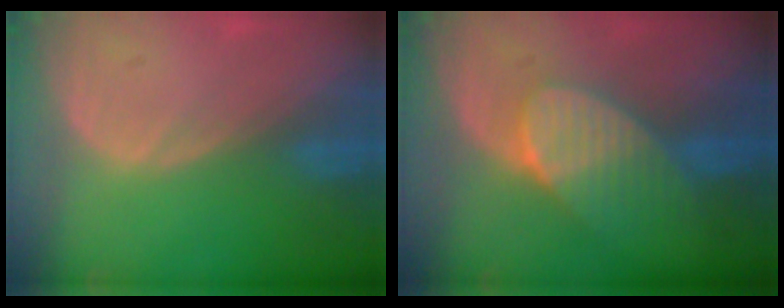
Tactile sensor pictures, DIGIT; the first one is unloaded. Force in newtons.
{"total": 7.5, "press": 7.1, "slide": 2.3}